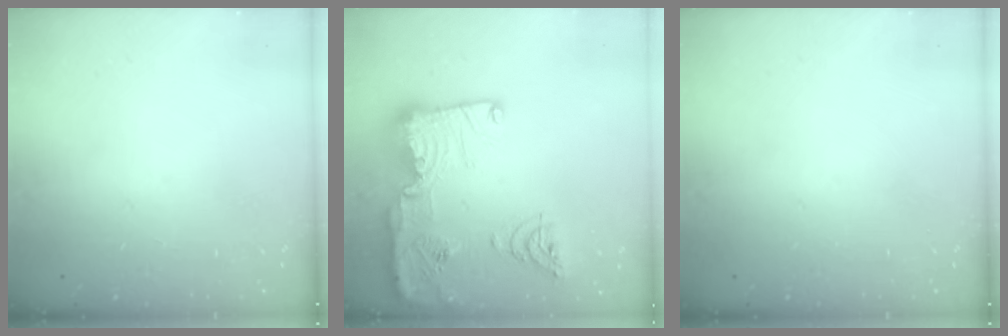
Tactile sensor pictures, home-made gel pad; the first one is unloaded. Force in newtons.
{"total": 24.5, "press": 23.7, "slide": 6.1}
{"total": 0.0}